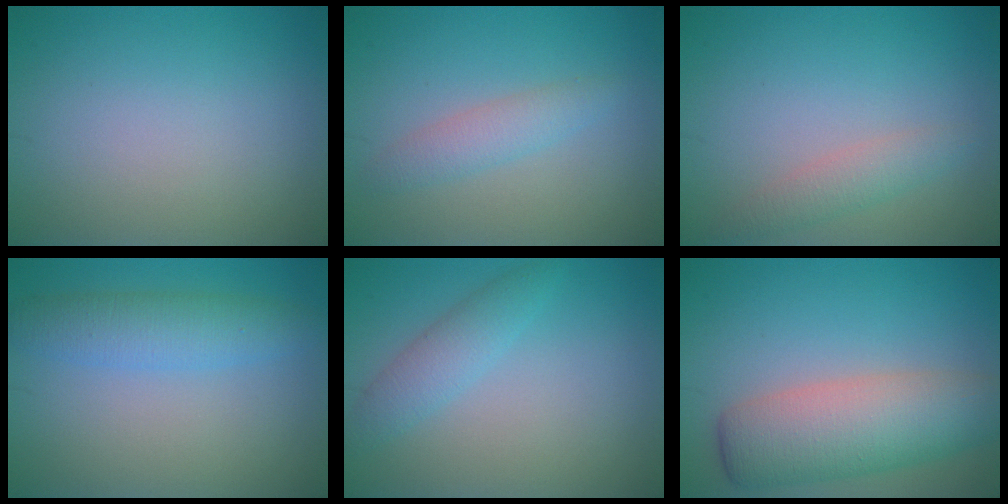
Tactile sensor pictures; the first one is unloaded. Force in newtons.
{"total": 2.1, "press": 2.1, "slide": 0.1}
{"total": 2.0, "press": 2.0, "slide": 0.1}
{"total": 3.8, "press": 3.8, "slide": 0.2}
{"total": 2.5, "press": 2.5, "slide": 0.2}
{"total": 7.4, "press": 7.4, "slide": 0.2}